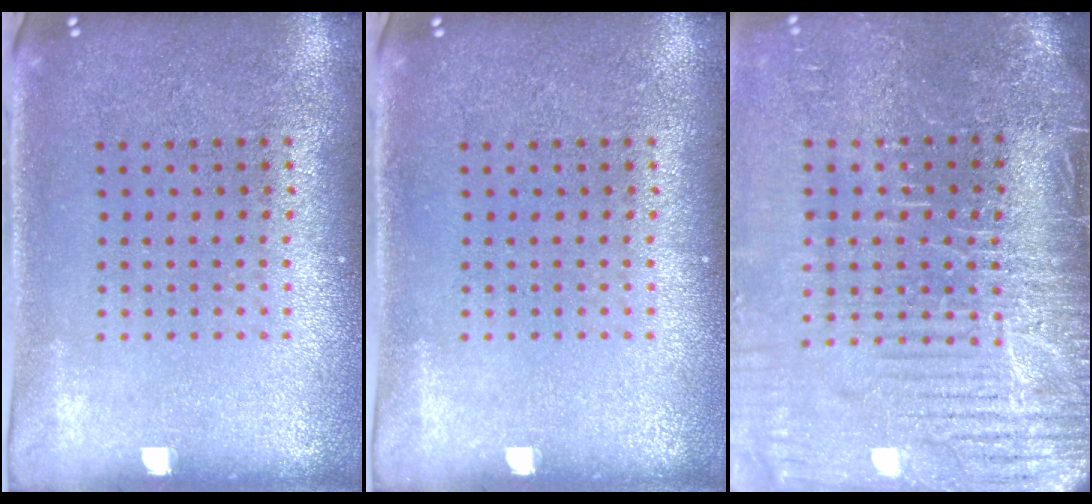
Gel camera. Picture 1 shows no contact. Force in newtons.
{"total": 0.0}
{"total": 4.7, "press": 4.1, "slide": 2.3}